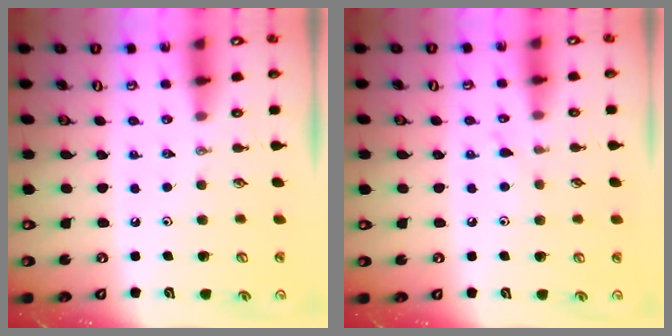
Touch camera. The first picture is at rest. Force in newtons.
{"total": 5.7, "press": 5.6, "slide": 0.6}